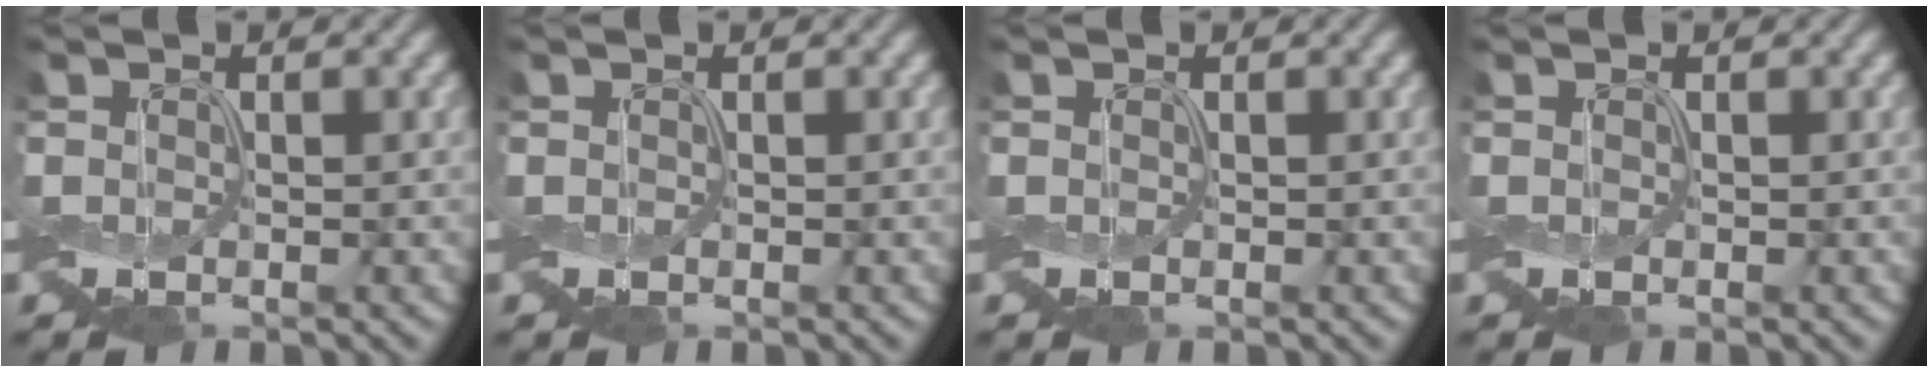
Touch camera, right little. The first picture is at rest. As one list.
[{"total": 0.0}, {"total": 0.0}, {"total": 0.0}]